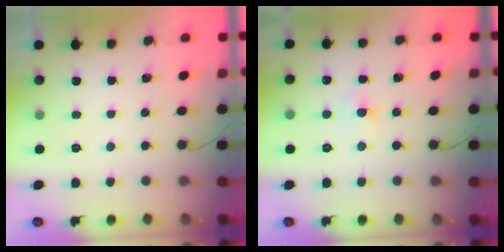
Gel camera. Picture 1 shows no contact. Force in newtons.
{"total": 2.4, "press": 2.2, "slide": 0.9}